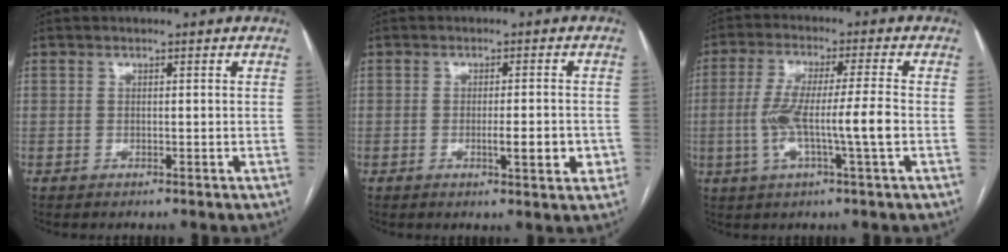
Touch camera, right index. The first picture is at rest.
{"total": 4.7, "force": [-1.2, 0.8, 4.4], "torque": [-0.068, -0.001, -0.012]}
{"total": 9.7, "force": [-1.8, -0.3, 9.5], "torque": [-0.188, 0.006, -0.033]}